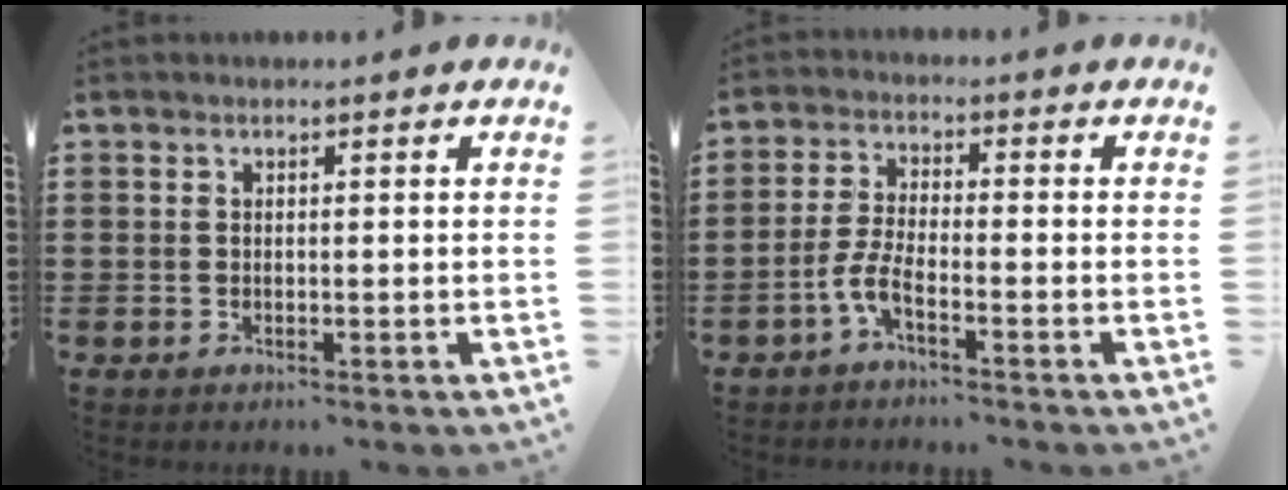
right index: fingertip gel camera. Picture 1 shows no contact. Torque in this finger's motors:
{"motor_torque": [0.84, 0.93, 0.00, 0.00]}